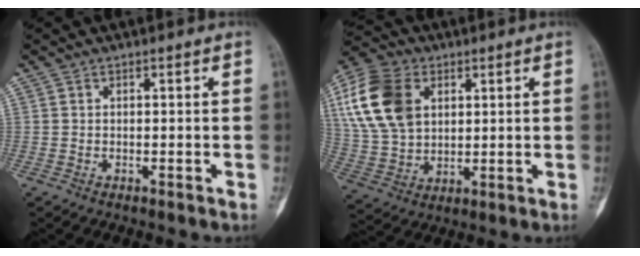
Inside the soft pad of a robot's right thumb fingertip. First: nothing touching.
{"total": 16.9, "force": [5.2, 11.7, 11.1], "torque": [-0.215, -0.002, 0.102]}